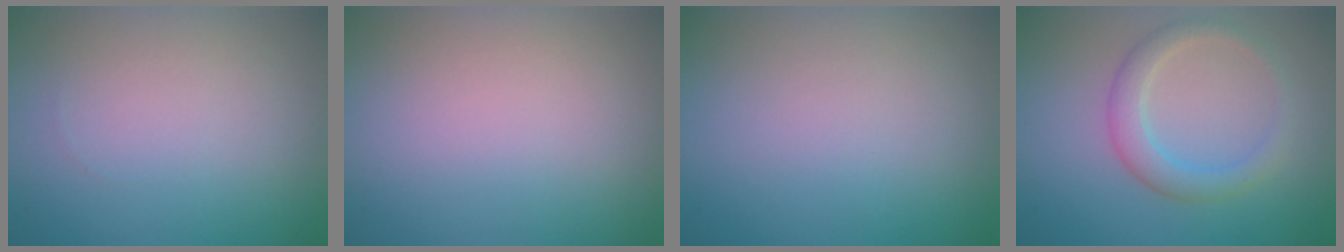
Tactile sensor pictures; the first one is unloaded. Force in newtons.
{"total": 0.0}
{"total": 0.0}
{"total": 2.9, "press": 2.9, "slide": 0.2}